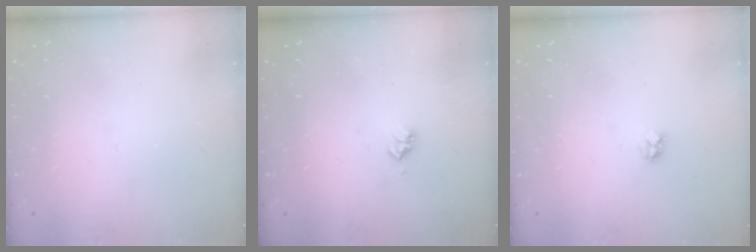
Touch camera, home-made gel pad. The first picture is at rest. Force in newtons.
{"total": 3.1, "press": 3.1, "slide": 0.4}
{"total": 2.9, "press": 2.9, "slide": 0.3}